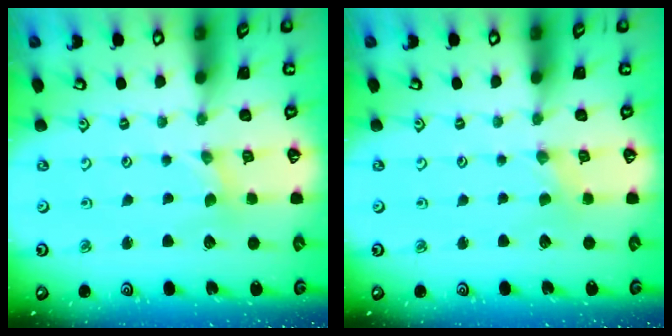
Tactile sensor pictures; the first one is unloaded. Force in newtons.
{"total": 0.0}